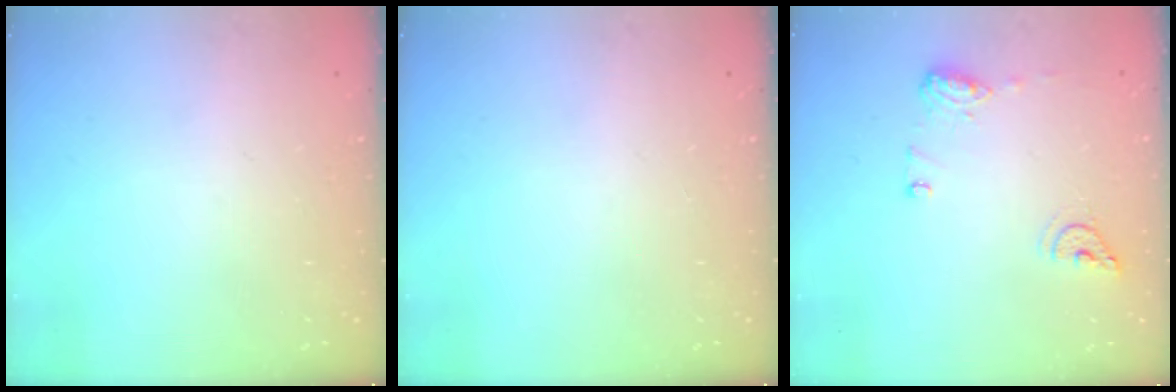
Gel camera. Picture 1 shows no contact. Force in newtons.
{"total": 0.0}
{"total": 9.1, "press": 9.1, "slide": 1.1}